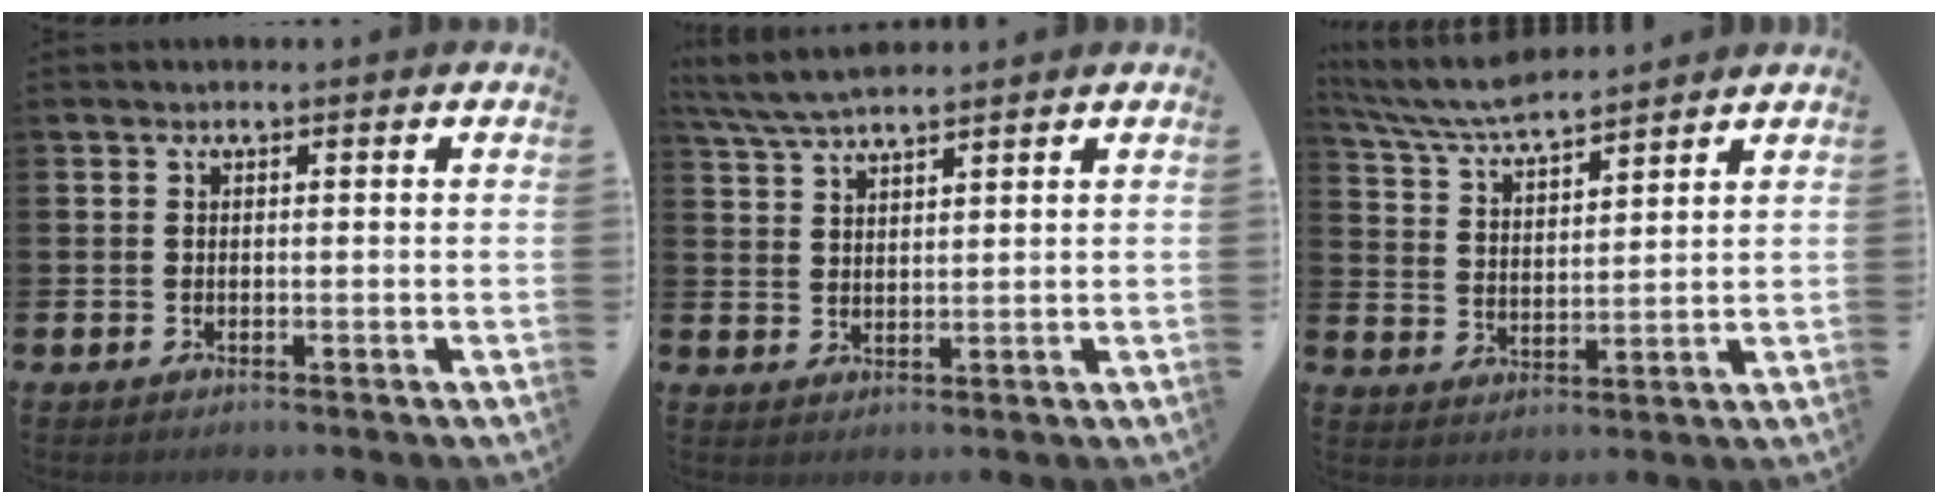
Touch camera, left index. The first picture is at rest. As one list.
[{"total": 5.1, "force": [4.8, 0.6, 1.6], "torque": [-0.050, -0.014, 0.089]}, {"total": 6.7, "force": [6.4, 0.6, 1.8], "torque": [-0.063, -0.030, 0.116]}]